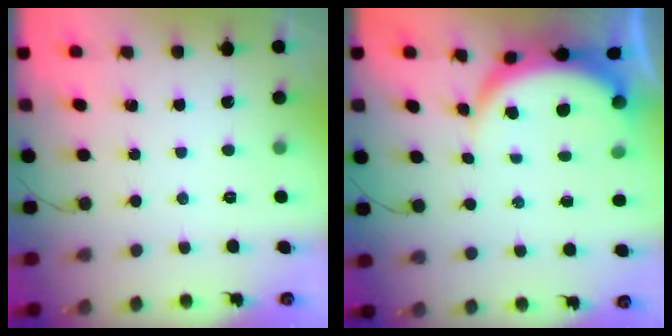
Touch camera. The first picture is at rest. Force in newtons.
{"total": 6.7, "press": 6.7, "slide": 0.5}